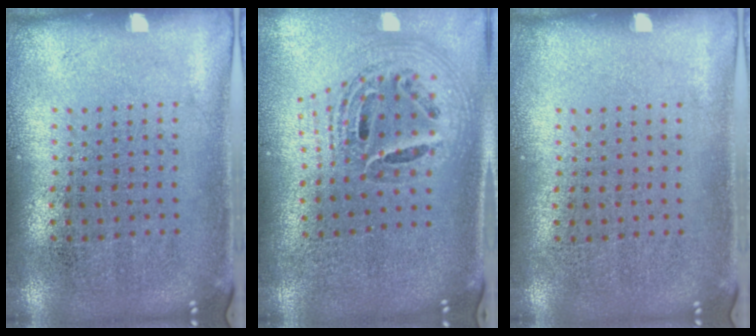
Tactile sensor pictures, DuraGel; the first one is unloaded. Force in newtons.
{"total": 1.7, "press": 1.5, "slide": 0.9}
{"total": 0.0}